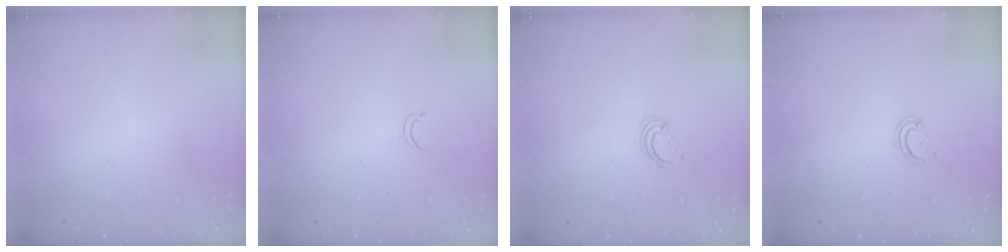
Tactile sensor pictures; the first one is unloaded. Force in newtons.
{"total": 2.6, "press": 2.5, "slide": 0.4}
{"total": 2.3, "press": 2.3, "slide": 0.1}
{"total": 3.2, "press": 3.2, "slide": 0.3}